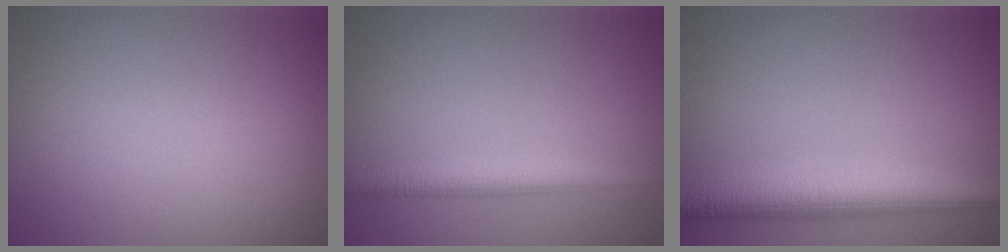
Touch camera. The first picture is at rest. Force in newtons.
{"total": 2.9, "press": 2.9, "slide": 0.1}
{"total": 6.9, "press": 6.9, "slide": 0.4}